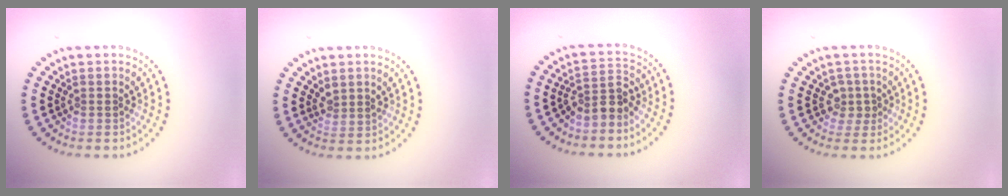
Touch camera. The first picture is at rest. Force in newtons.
{"total": 1.3, "press": 1.1, "slide": 0.6}
{"total": 2.9, "press": 2.4, "slide": 1.6}
{"total": 1.7, "press": 1.3, "slide": 1.0}